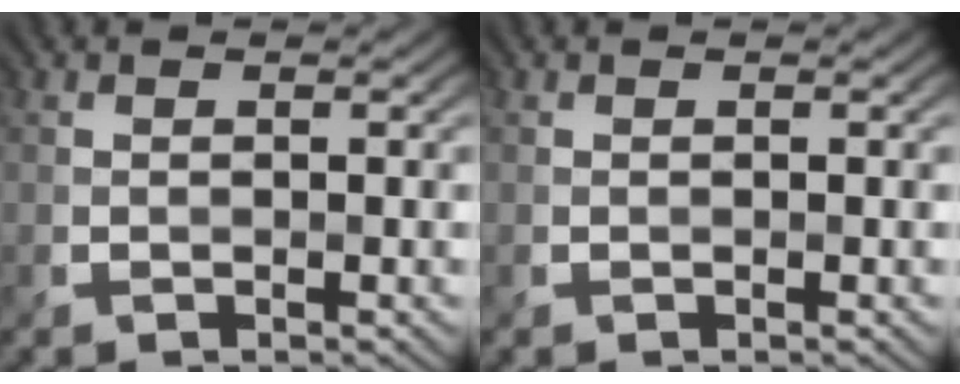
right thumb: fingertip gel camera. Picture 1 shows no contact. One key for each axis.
{"total": 0.0}